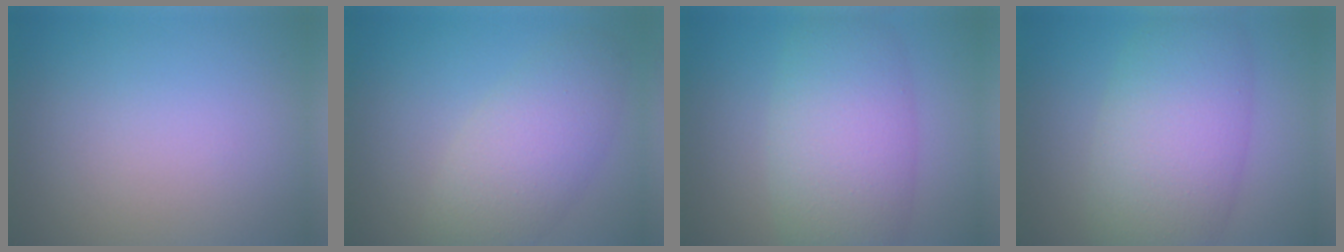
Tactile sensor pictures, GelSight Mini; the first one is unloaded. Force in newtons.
{"total": 5.6, "press": 5.6, "slide": 0.3}
{"total": 8.0, "press": 8.0, "slide": 0.7}
{"total": 8.9, "press": 8.9, "slide": 0.5}